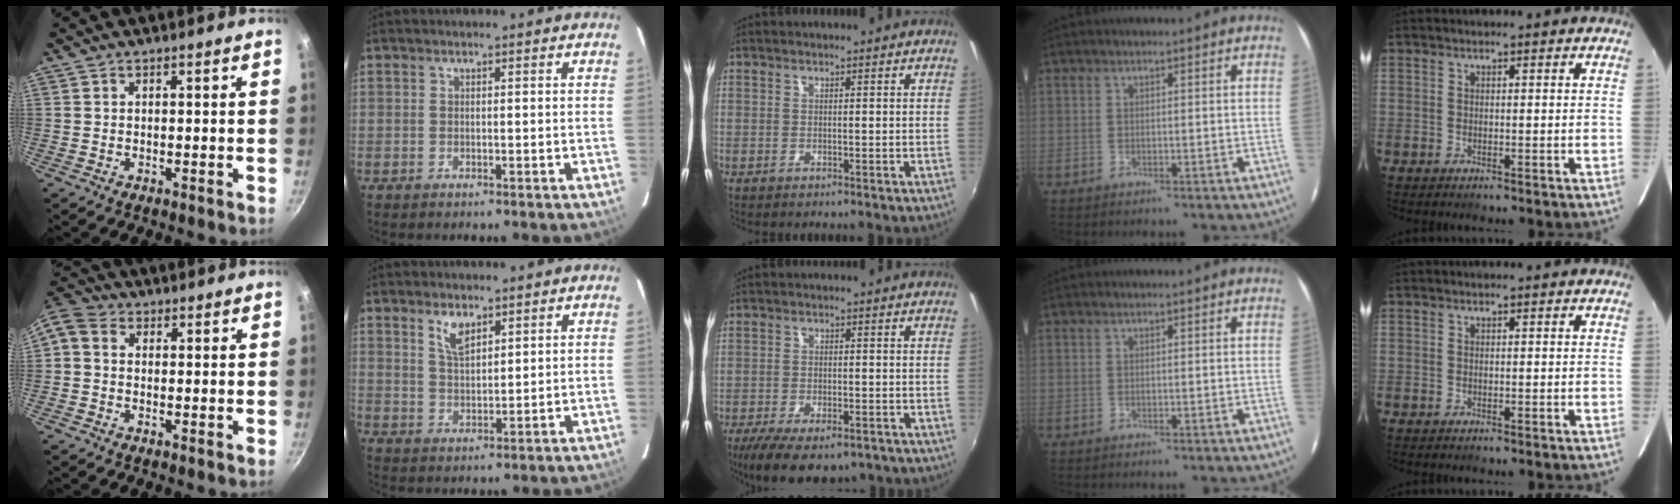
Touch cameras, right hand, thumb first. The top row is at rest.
{"thumb": {"total": 5.4, "force": [0.2, 4.4, 3.2], "torque": [-0.073, 0.025, -0.011]}, "index": {"total": 4.7, "force": [3.0, 1.9, 3.0], "torque": [-0.056, 0.001, 0.059]}, "middle": {"total": 12.6, "force": [-8.5, 5.1, 7.8], "torque": [-0.167, -0.039, -0.129]}}